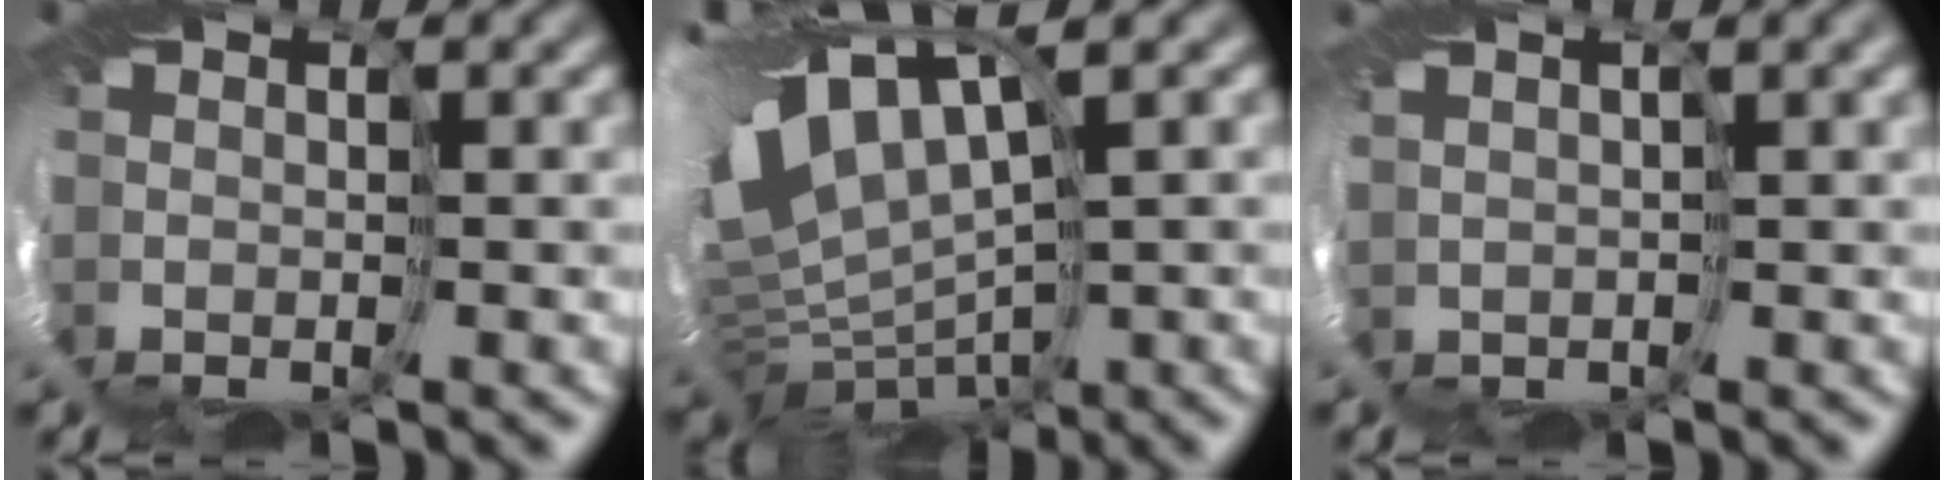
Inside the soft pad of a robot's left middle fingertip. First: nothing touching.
{"total": 9.9, "force": [1.9, 4.2, 8.7], "torque": [-0.171, -0.010, 0.074]}
{"total": 2.3, "force": [1.0, -1.9, -0.8], "torque": [0.014, 0.011, 0.012]}